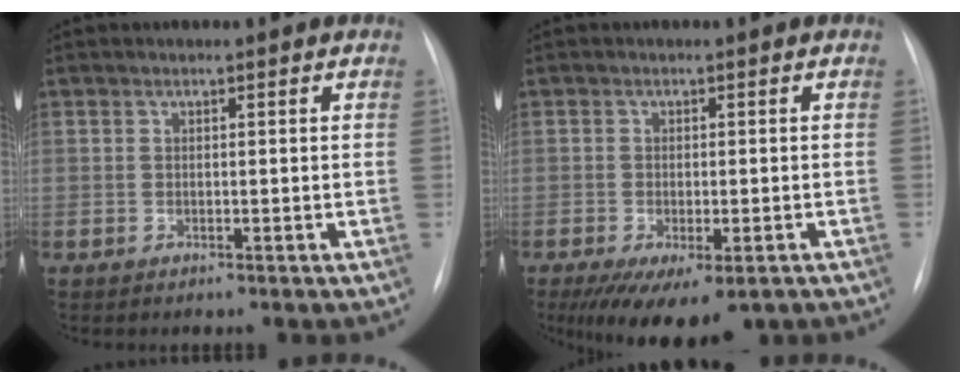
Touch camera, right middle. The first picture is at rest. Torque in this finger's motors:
{"motor_torque": [1.18, -0.95, 0.22, 0.06]}